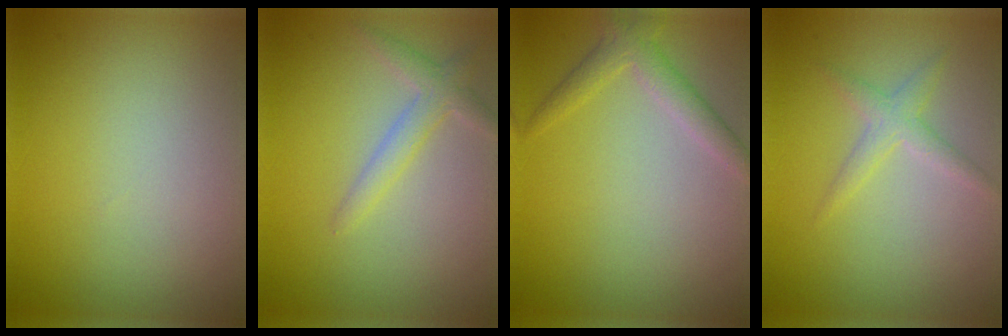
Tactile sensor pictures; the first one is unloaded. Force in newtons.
{"total": 2.2, "press": 2.2, "slide": 0.1}
{"total": 2.2, "press": 2.2, "slide": 0.1}
{"total": 1.9, "press": 1.9, "slide": 0.0}